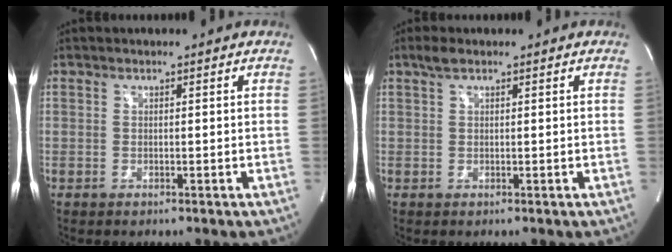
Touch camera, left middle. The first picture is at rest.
{"total": 1.7, "force": [1.2, 0.3, 1.1], "torque": [-0.030, 0.012, 0.025]}